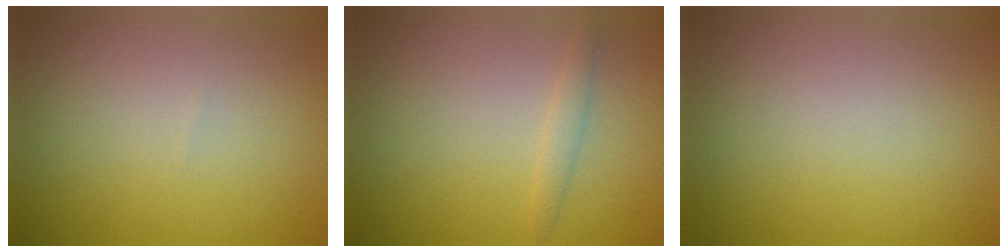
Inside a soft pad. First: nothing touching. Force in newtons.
{"total": 1.1, "press": 1.1, "slide": 0.0}
{"total": 0.0}